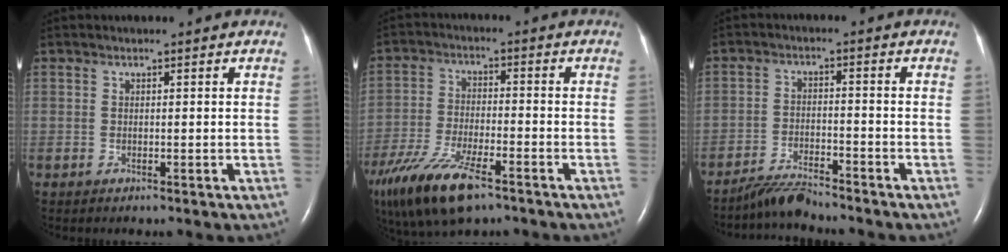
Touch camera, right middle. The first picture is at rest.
{"total": 16.0, "force": [-10.7, 4.9, 10.9], "torque": [-0.249, -0.038, -0.193]}
{"total": 4.7, "force": [-4.6, -0.1, 1.1], "torque": [-0.026, -0.020, -0.085]}